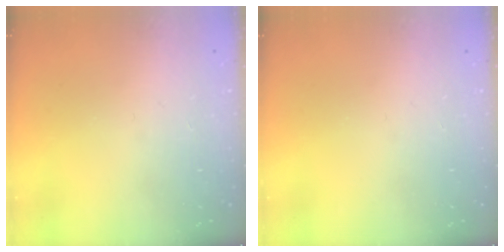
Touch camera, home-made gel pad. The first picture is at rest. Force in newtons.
{"total": 0.0}